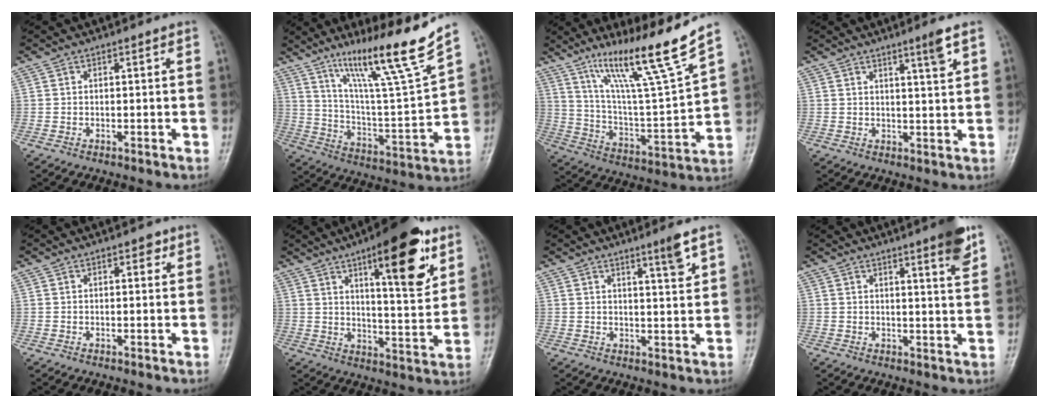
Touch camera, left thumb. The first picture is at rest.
{"total": 19.6, "force": [13.4, 0.6, 14.3], "torque": [-0.211, -0.073, 0.231]}
{"total": 18.9, "force": [12.7, 0.2, 13.9], "torque": [-0.216, -0.068, 0.224]}
{"total": 4.0, "force": [2.4, 0.0, 3.2], "torque": [-0.051, -0.017, 0.043]}
{"total": 2.0, "force": [1.0, 1.1, 1.4], "torque": [-0.007, 0.000, 0.010]}
{"total": 17.2, "force": [8.9, 5.0, 13.8], "torque": [-0.169, -0.044, 0.131]}
{"total": 4.5, "force": [2.8, 0.2, 3.5], "torque": [-0.052, -0.023, 0.047]}
{"total": 4.4, "force": [2.8, 0.5, 3.3], "torque": [-0.036, -0.016, 0.035]}